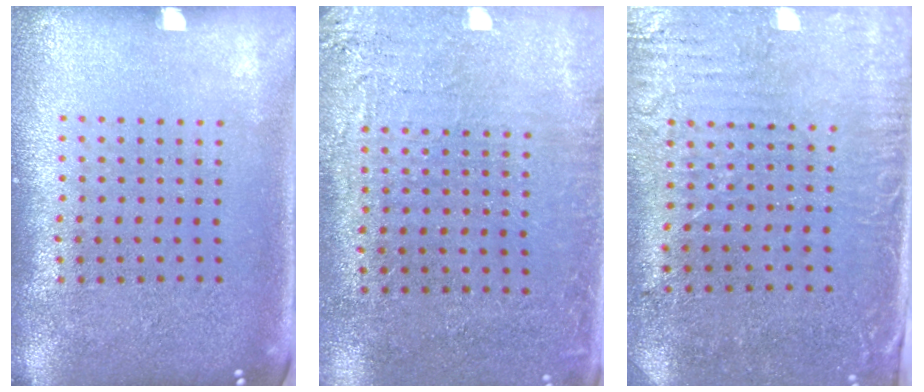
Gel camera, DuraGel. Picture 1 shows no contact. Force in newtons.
{"total": 2.8, "press": 2.5, "slide": 1.1}
{"total": 3.0, "press": 2.5, "slide": 1.7}